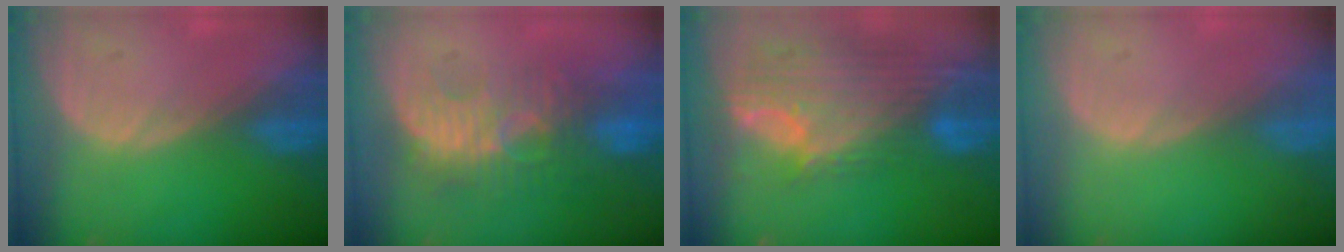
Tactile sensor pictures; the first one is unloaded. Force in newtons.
{"total": 9.4, "press": 8.8, "slide": 3.2}
{"total": 12.0, "press": 10.1, "slide": 6.4}
{"total": 0.0}